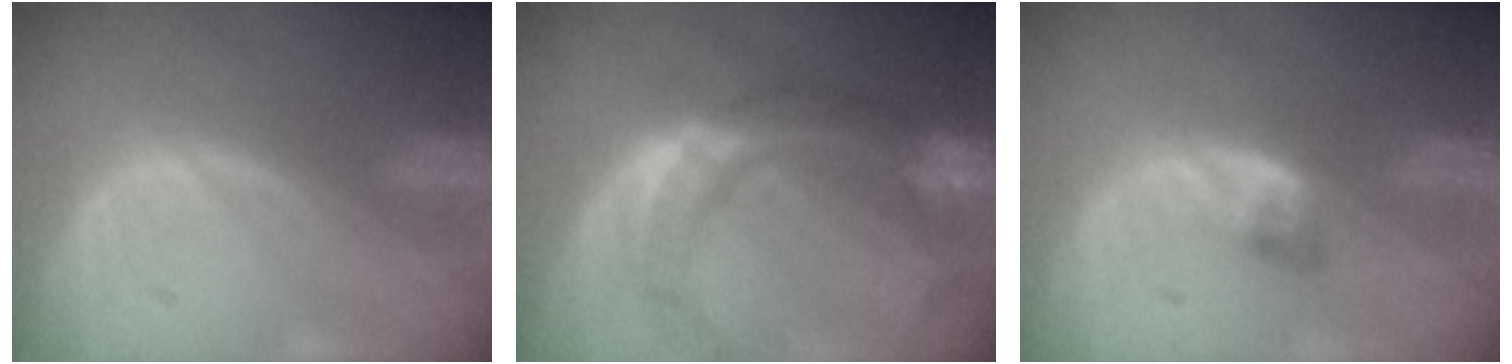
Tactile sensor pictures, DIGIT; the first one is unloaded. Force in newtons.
{"total": 11.3, "press": 9.5, "slide": 6.1}
{"total": 2.9, "press": 2.5, "slide": 1.4}